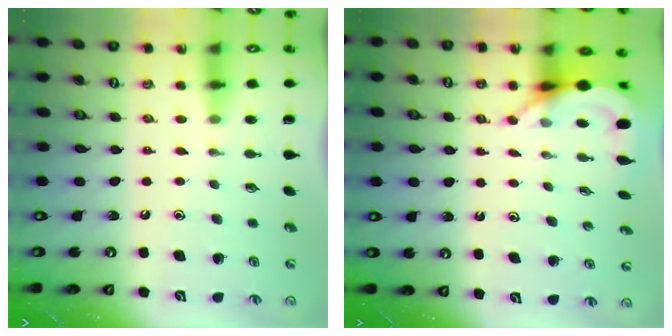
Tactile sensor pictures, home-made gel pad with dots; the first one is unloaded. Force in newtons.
{"total": 5.8, "press": 5.8, "slide": 0.5}